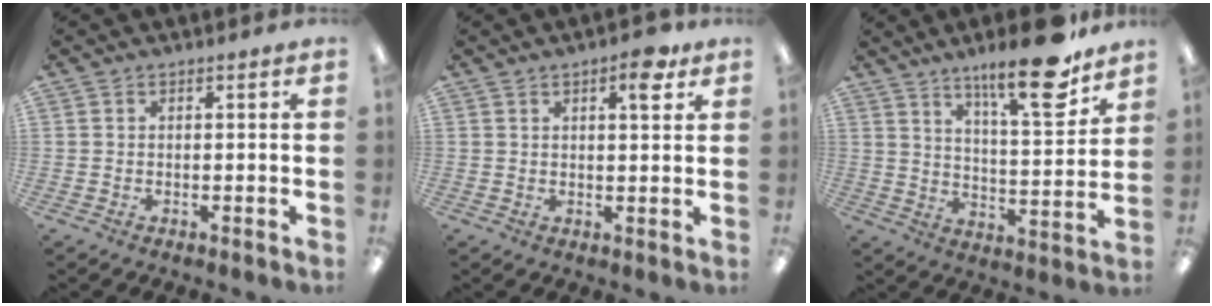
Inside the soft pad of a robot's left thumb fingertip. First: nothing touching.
{"total": 5.7, "force": [3.3, 2.0, 4.3], "torque": [-0.052, -0.011, 0.048]}
{"total": 17.4, "force": [12.6, 3.9, 11.4], "torque": [-0.179, -0.079, 0.200]}